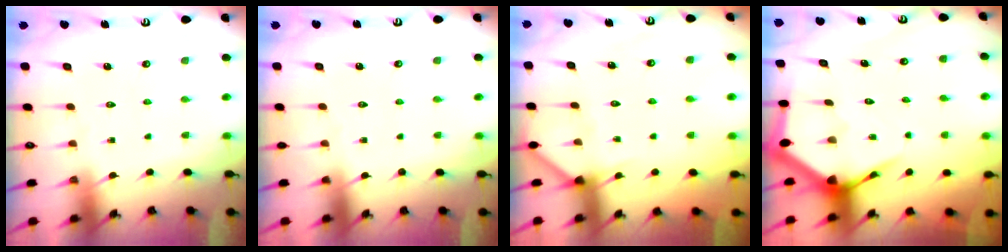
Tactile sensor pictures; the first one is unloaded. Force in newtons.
{"total": 0.0}
{"total": 3.7, "press": 3.7, "slide": 0.5}
{"total": 5.0, "press": 5.0, "slide": 0.6}